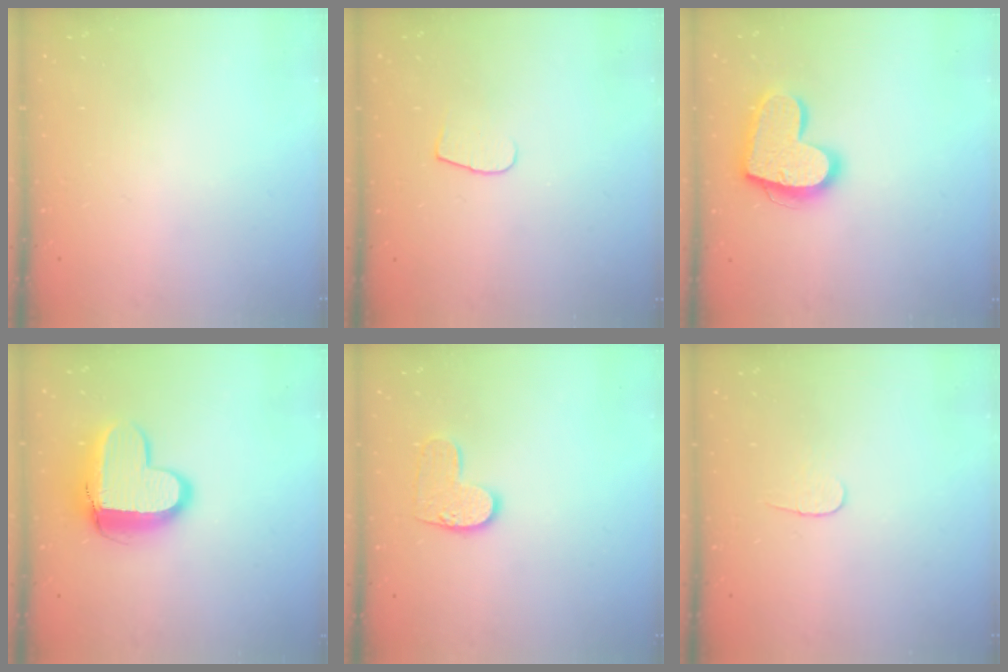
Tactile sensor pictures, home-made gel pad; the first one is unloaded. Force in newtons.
{"total": 5.9, "press": 5.9, "slide": 0.6}
{"total": 17.9, "press": 17.9, "slide": 1.3}
{"total": 12.5, "press": 12.5, "slide": 1.0}
{"total": 9.0, "press": 9.0, "slide": 0.5}
{"total": 4.8, "press": 4.8, "slide": 0.5}